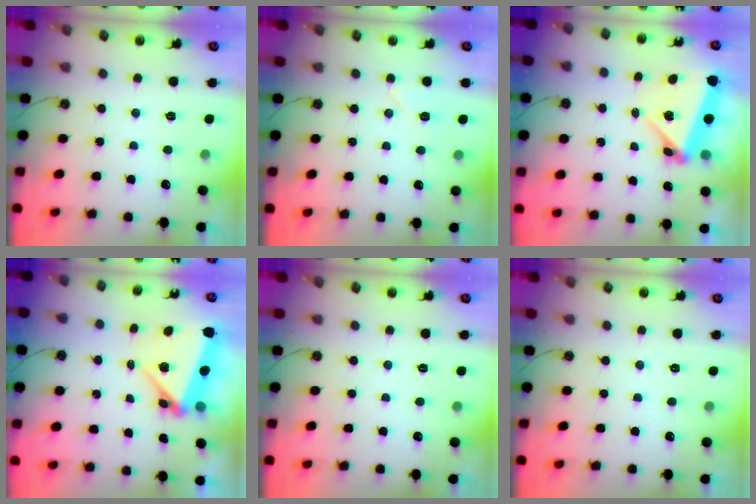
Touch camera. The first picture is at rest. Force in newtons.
{"total": 6.4, "press": 6.4, "slide": 0.6}
{"total": 5.9, "press": 5.9, "slide": 0.9}
{"total": 5.3, "press": 5.0, "slide": 1.6}
{"total": 0.0}
{"total": 0.0}